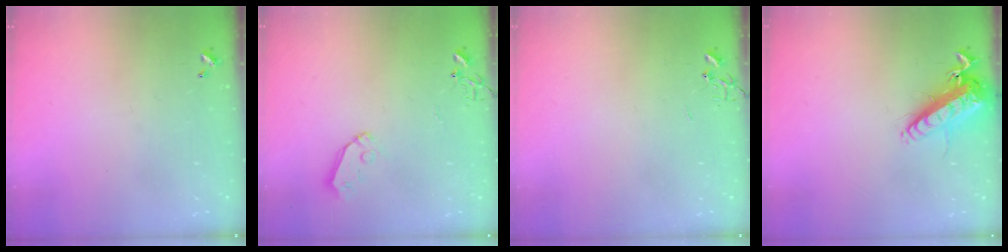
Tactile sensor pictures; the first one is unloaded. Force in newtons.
{"total": 6.1, "press": 6.0, "slide": 0.4}
{"total": 0.0}
{"total": 14.6, "press": 14.4, "slide": 2.8}